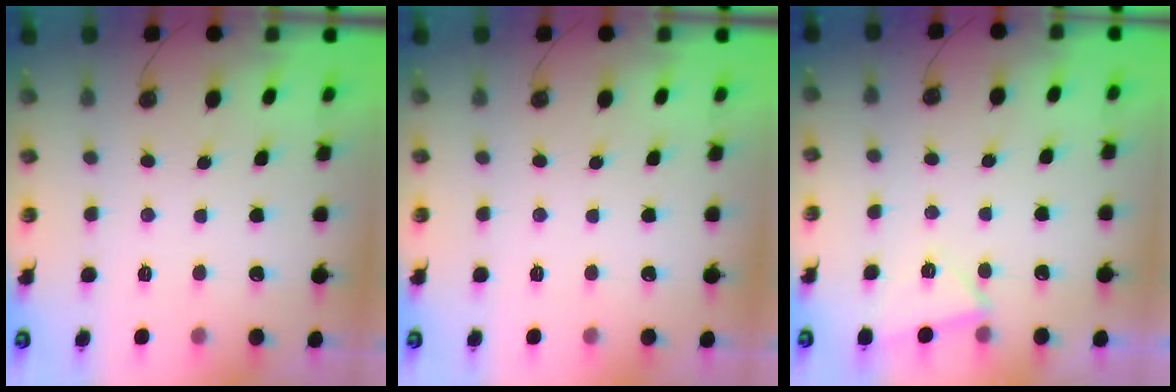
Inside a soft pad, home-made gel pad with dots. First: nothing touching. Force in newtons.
{"total": 0.0}
{"total": 3.5, "press": 3.1, "slide": 1.5}